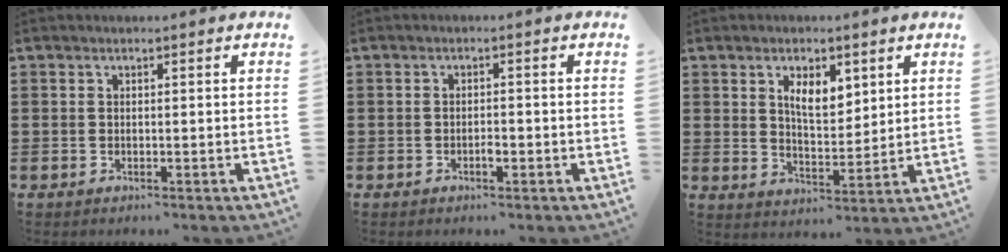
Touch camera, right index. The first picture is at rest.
{"total": 1.3, "force": [-0.7, 0.5, 1.0], "torque": [-0.020, -0.004, -0.011]}
{"total": 5.5, "force": [2.7, 2.4, 4.1], "torque": [-0.082, 0.005, 0.045]}